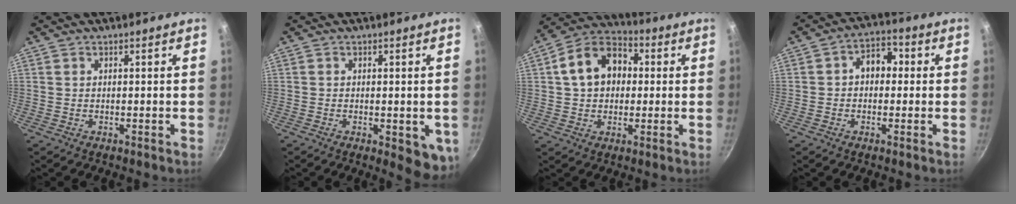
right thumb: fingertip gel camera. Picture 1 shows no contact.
{"total": 6.5, "force": [-1.5, 2.8, 5.7], "torque": [-0.055, -0.003, -0.014]}
{"total": 13.1, "force": [1.8, 9.8, 8.4], "torque": [-0.109, 0.029, 0.012]}
{"total": 6.3, "force": [0.4, 4.7, 4.2], "torque": [-0.024, 0.019, -0.006]}